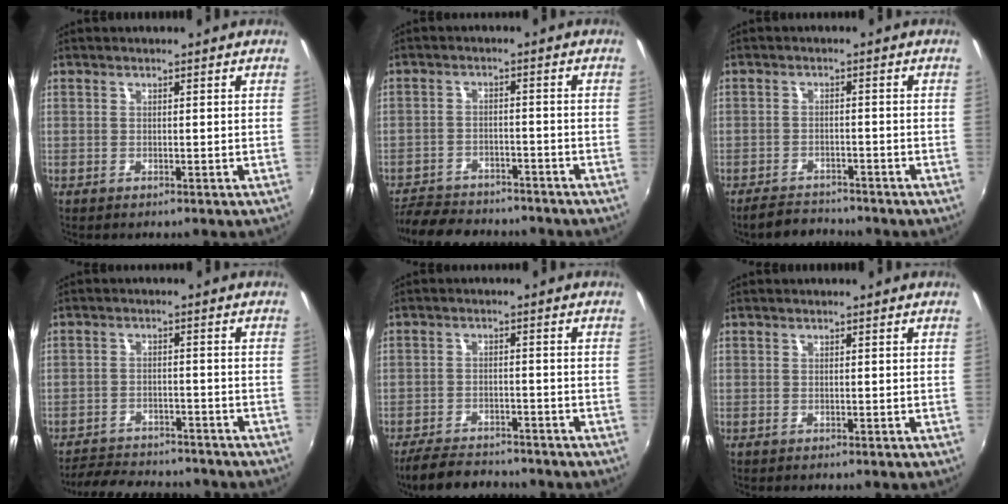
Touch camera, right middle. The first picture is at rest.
{"total": 13.4, "force": [-11.6, 4.7, 4.8], "torque": [-0.121, -0.007, -0.176]}
{"total": 5.2, "force": [-4.9, 1.6, 0.9], "torque": [-0.040, 0.000, -0.079]}
{"total": 13.5, "force": [-12.0, 4.0, 4.7], "torque": [-0.111, -0.002, -0.171]}
{"total": 10.0, "force": [-8.7, 3.2, 3.7], "torque": [-0.097, -0.012, -0.136]}
{"total": 0.0}